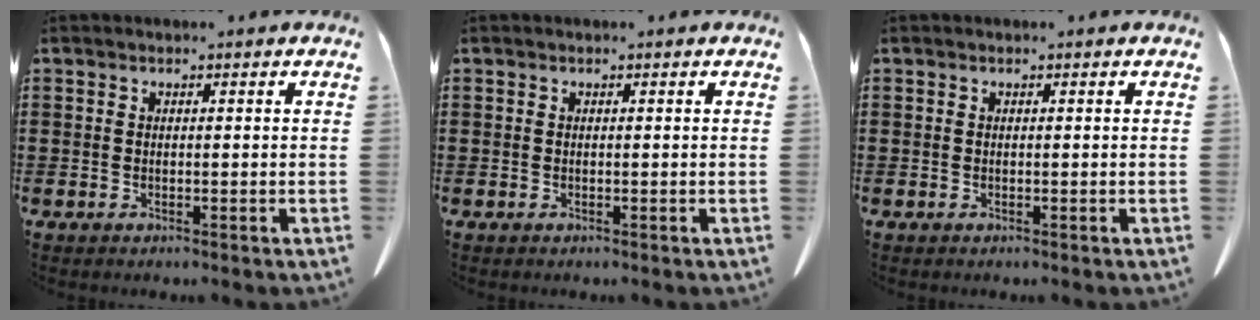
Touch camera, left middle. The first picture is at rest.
{"total": 0.0}
{"total": 0.0}